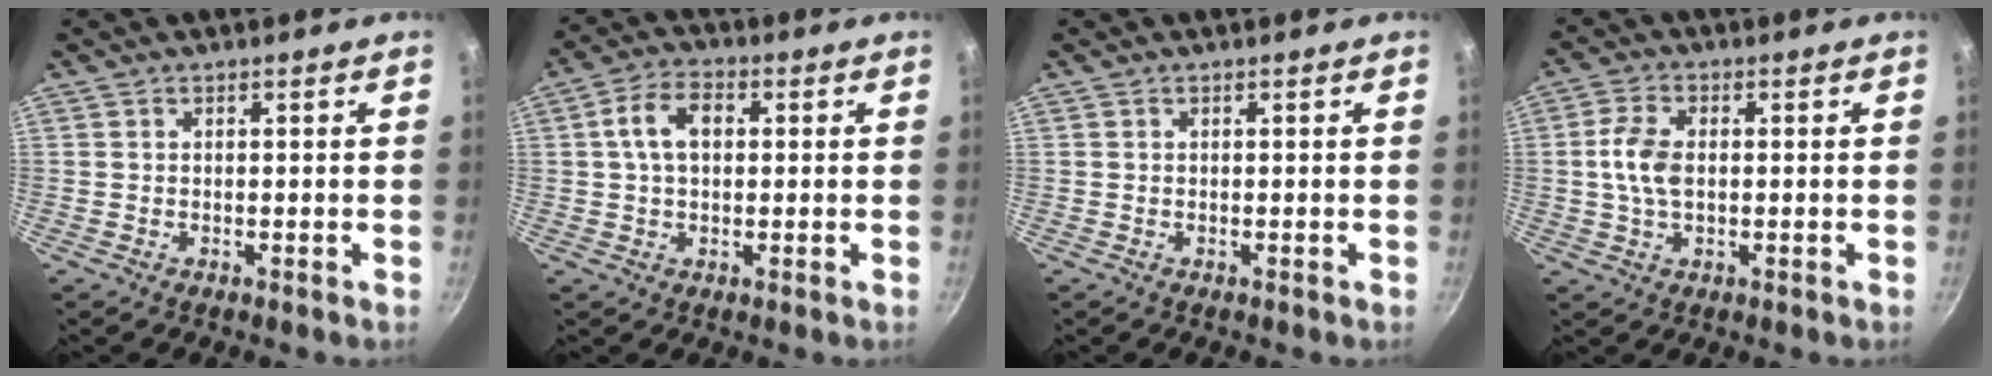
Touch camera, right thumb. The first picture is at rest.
{"total": 7.4, "force": [1.1, 4.8, 5.5], "torque": [-0.084, 0.016, 0.013]}
{"total": 0.0}
{"total": 6.4, "force": [0.1, 3.8, 5.1], "torque": [-0.102, 0.009, 0.001]}